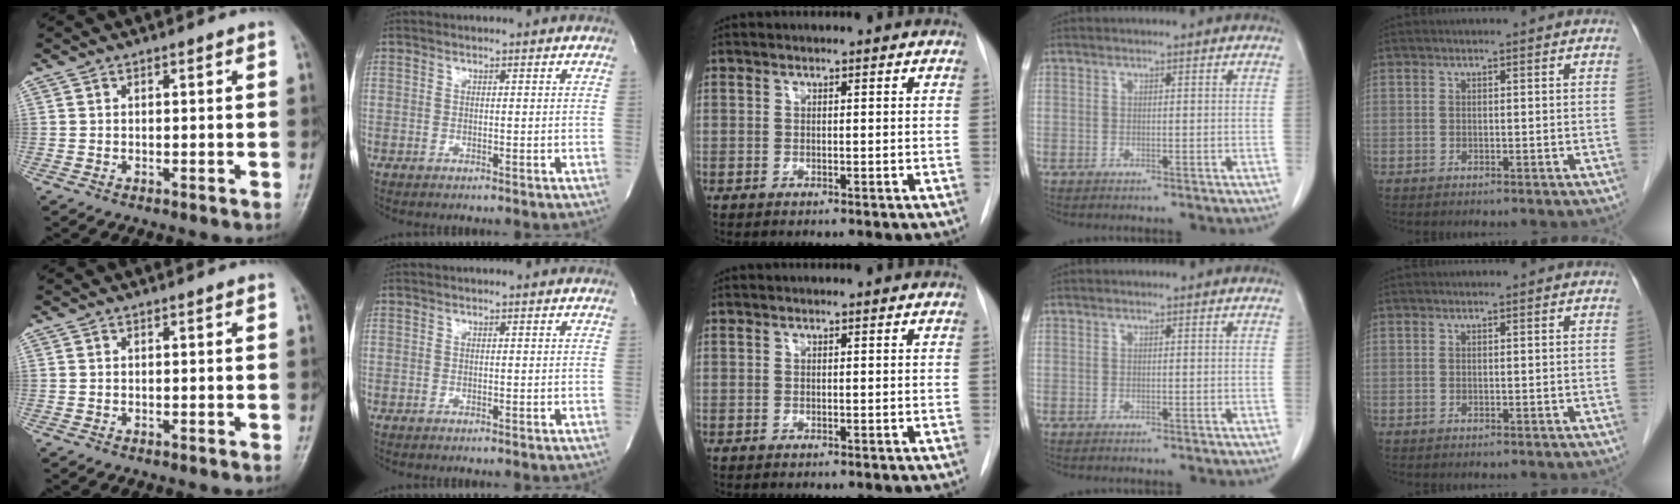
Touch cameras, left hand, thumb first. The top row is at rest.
{}